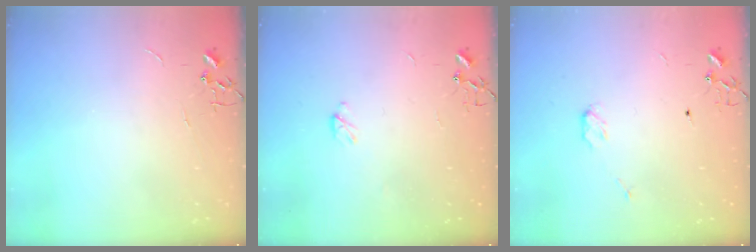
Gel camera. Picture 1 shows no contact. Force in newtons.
{"total": 3.0, "press": 3.0, "slide": 0.5}
{"total": 3.7, "press": 3.6, "slide": 0.5}